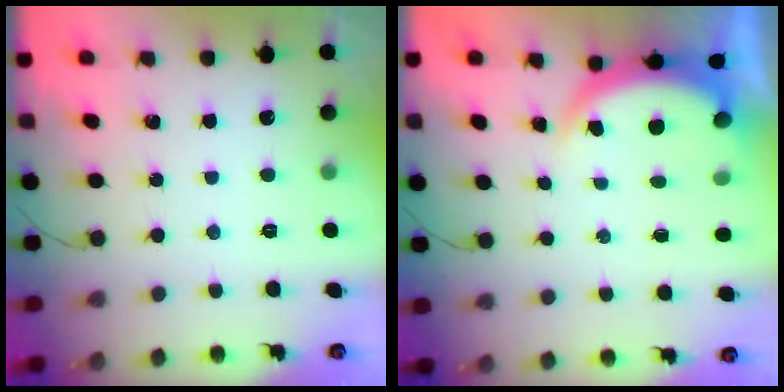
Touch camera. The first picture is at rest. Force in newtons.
{"total": 5.2, "press": 5.2, "slide": 0.7}